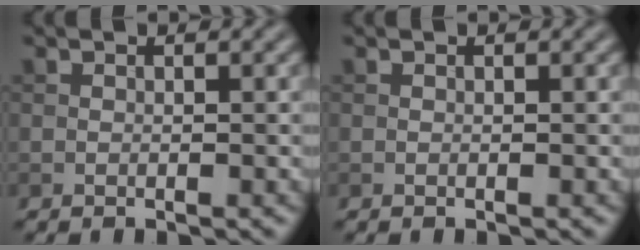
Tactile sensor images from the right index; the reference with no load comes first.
{"total": 0.0}